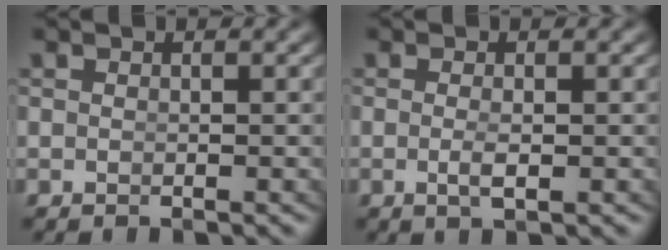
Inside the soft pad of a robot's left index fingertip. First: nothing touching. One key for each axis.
{"total": 1.4, "fx": -0.6, "fy": -0.1, "fz": 1.3, "tx": -0.028, "ty": -0.015, "tz": -0.002}